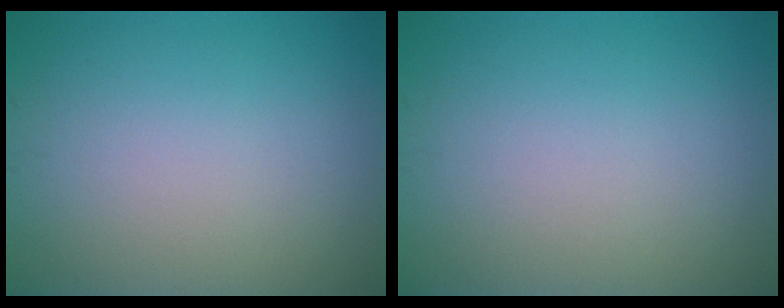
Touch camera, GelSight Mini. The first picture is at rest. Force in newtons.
{"total": 0.0}